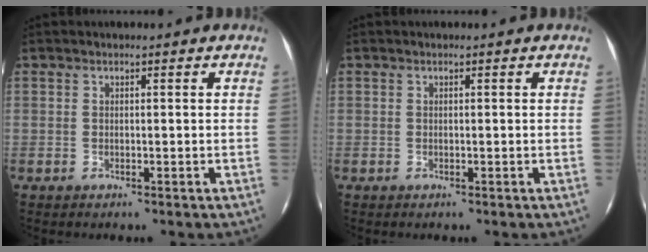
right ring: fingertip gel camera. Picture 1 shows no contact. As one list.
[{"total": 0.0}]